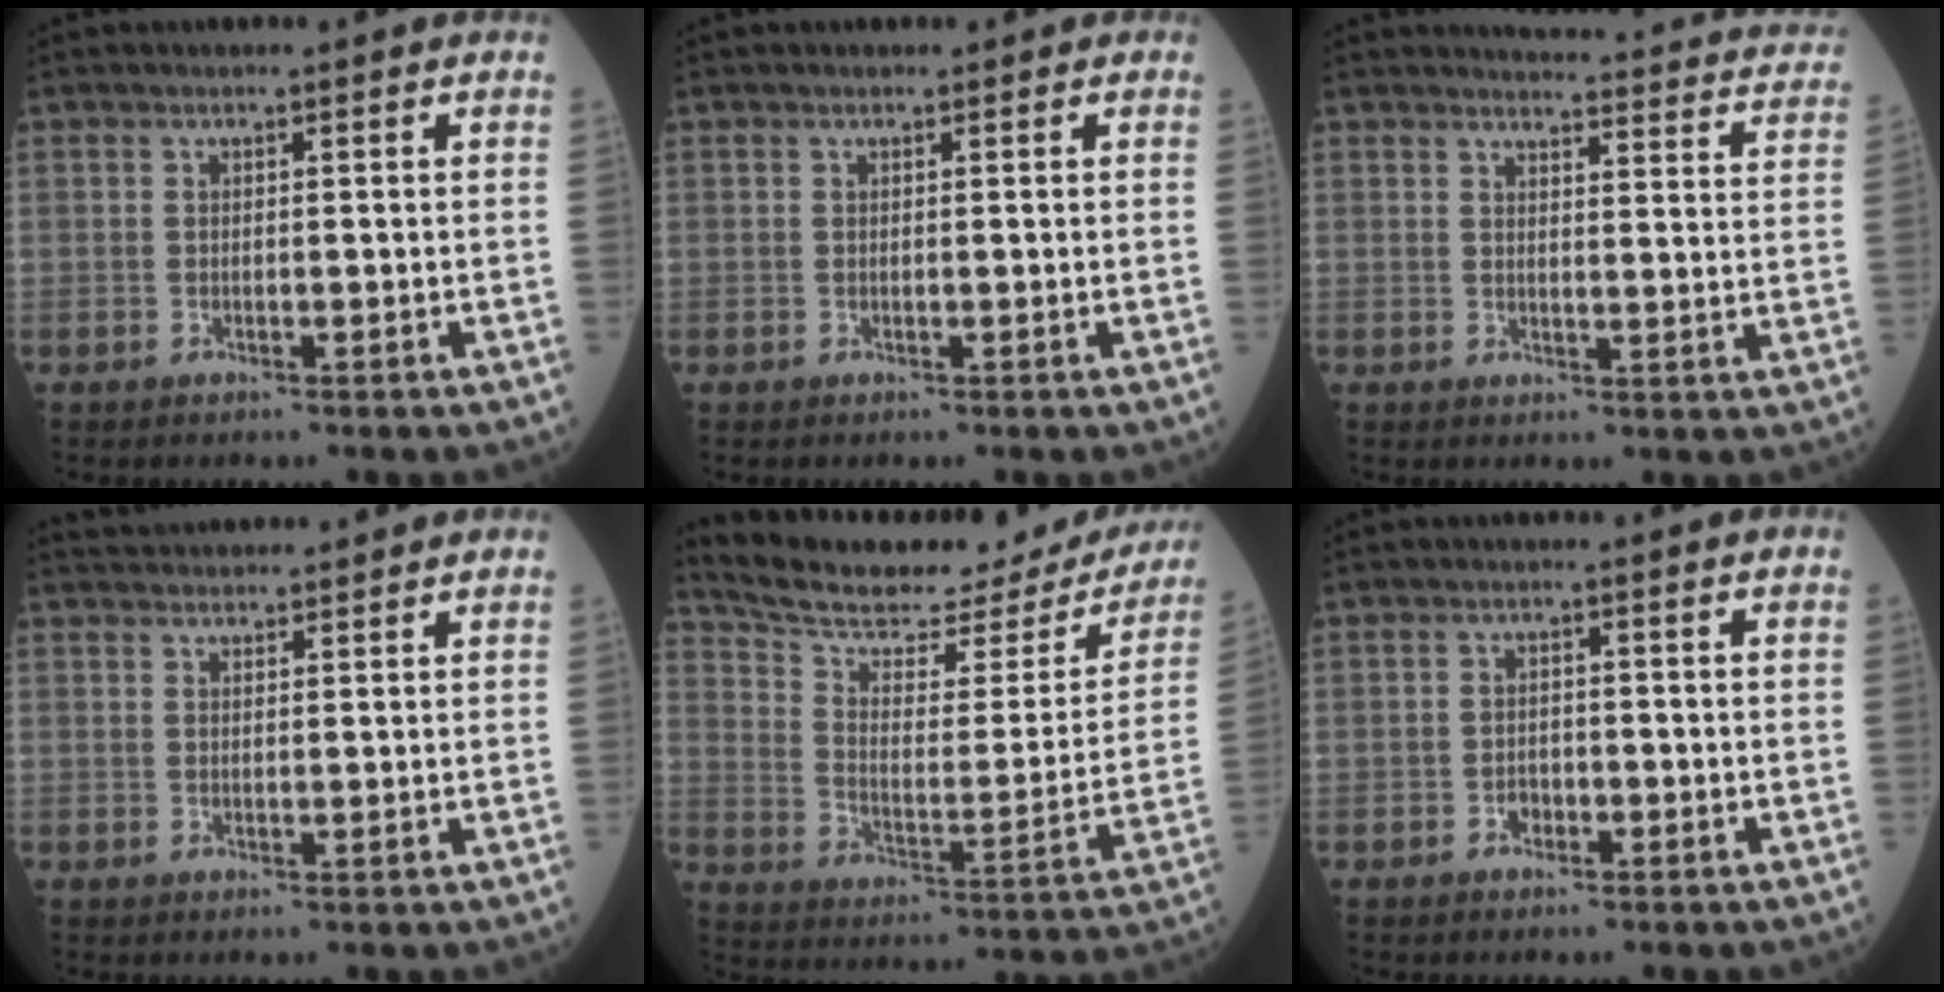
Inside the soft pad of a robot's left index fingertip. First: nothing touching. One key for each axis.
{"total": 0.5, "fx": 0.4, "fy": 0.3, "fz": 0.1, "tx": -0.008, "ty": -0.002, "tz": 0.003}
{"total": 19.9, "fx": 19.2, "fy": 2.3, "fz": 4.5, "tx": -0.038, "ty": -0.073, "tz": 0.197}
{"total": 6.7, "fx": 6.5, "fy": 0.7, "fz": 1.5, "tx": -0.024, "ty": 0.034, "tz": 0.093}
{"total": 25.6, "fx": 23.0, "fy": 5.6, "fz": 9.7, "tx": -0.155, "ty": -0.046, "tz": 0.307}
{"total": 1.4, "fx": -0.8, "fy": 0.9, "fz": 0.6, "tx": -0.009, "ty": 0.003, "tz": -0.014}